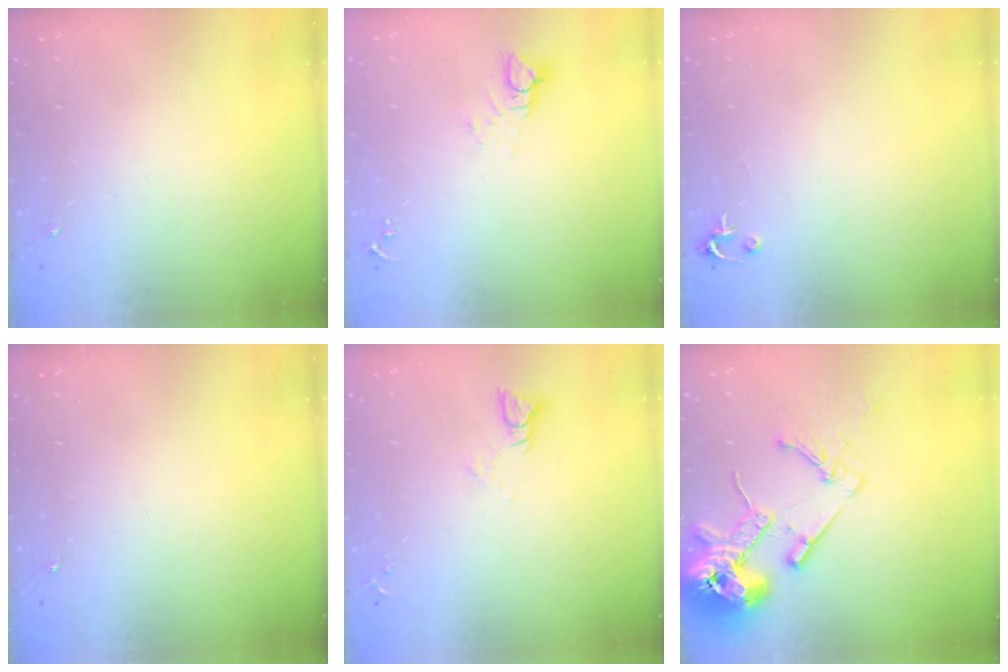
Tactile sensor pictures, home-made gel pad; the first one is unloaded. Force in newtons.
{"total": 4.3, "press": 4.3, "slide": 0.3}
{"total": 2.5, "press": 2.5, "slide": 0.2}
{"total": 0.0}
{"total": 3.5, "press": 3.5, "slide": 0.3}
{"total": 16.3, "press": 16.1, "slide": 2.5}